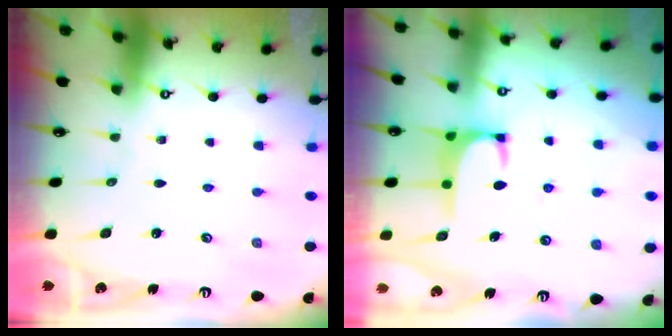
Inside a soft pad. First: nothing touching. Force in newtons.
{"total": 1.3, "press": 1.2, "slide": 0.5}